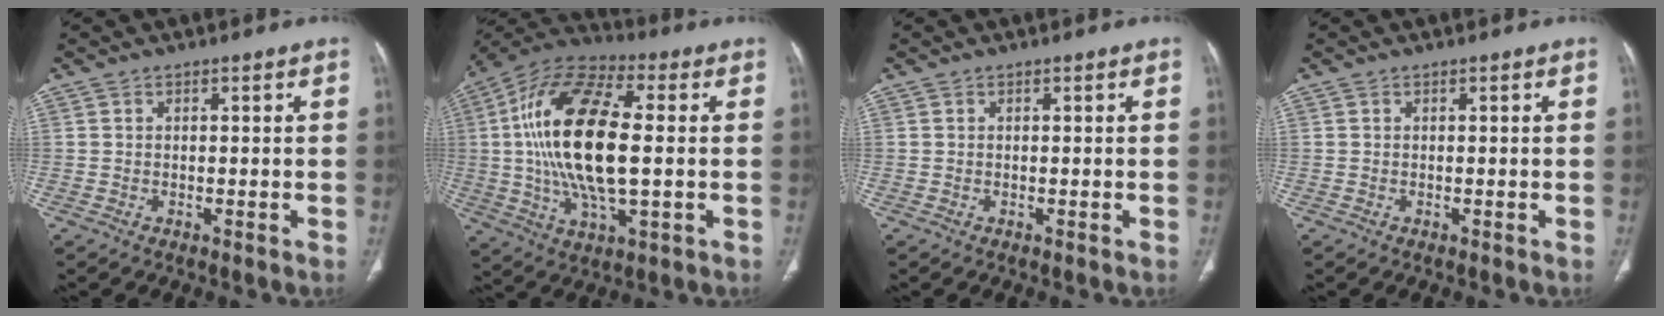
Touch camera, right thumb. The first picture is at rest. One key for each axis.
{"total": 23.1, "fx": 1.0, "fy": 9.5, "fz": 21.0, "tx": -0.419, "ty": 0.009, "tz": 0.013}
{"total": 0.0}
{"total": 0.0}